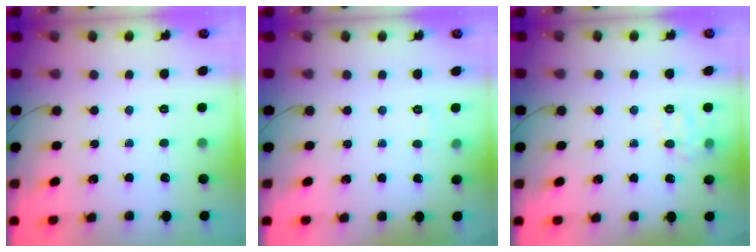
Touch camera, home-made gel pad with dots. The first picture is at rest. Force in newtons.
{"total": 1.9, "press": 1.4, "slide": 1.3}
{"total": 5.4, "press": 5.3, "slide": 1.3}